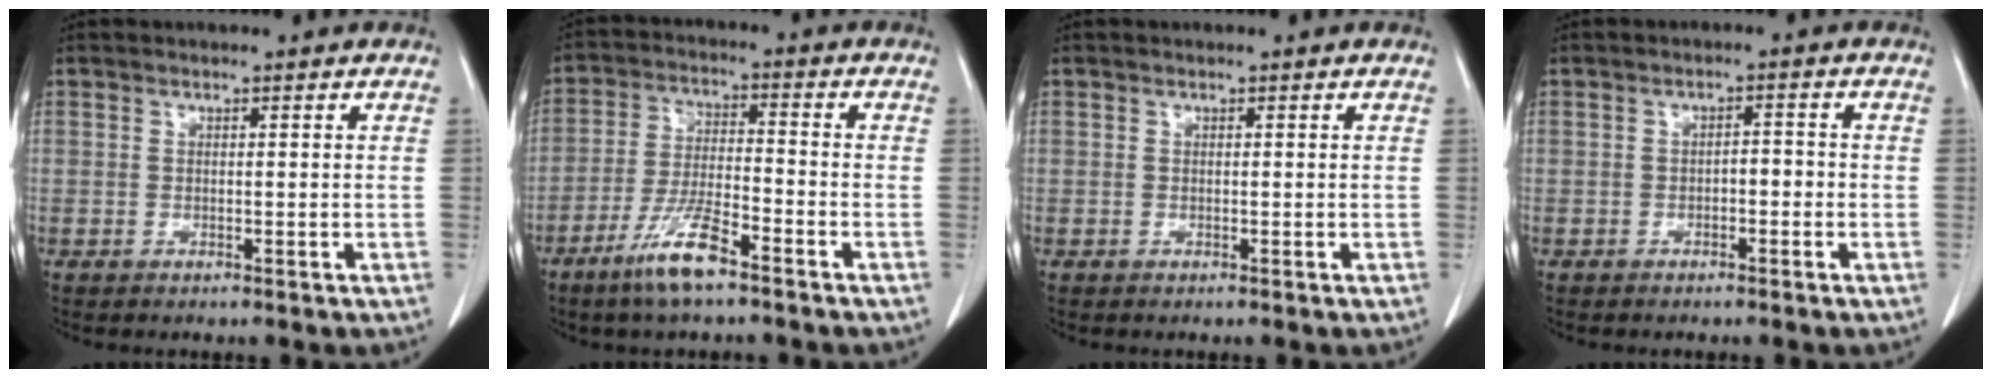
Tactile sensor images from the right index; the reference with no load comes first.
{"total": 8.6, "force": [-5.8, 1.2, 6.2], "torque": [-0.125, -0.013, -0.112]}
{"total": 0.0}
{"total": 1.8, "force": [-0.7, 0.8, 1.5], "torque": [-0.018, 0.006, -0.012]}